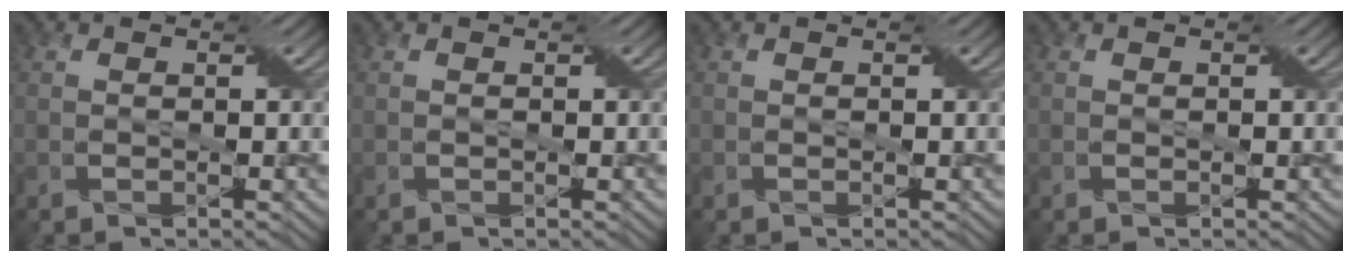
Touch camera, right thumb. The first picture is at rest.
{"total": 0.0}
{"total": 0.0}
{"total": 0.0}